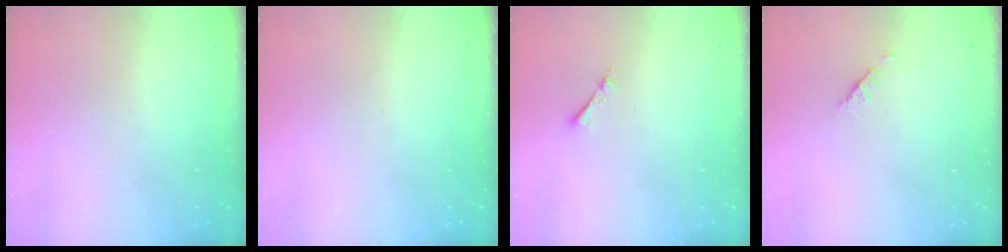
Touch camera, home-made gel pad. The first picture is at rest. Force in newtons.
{"total": 0.0}
{"total": 1.0, "press": 1.0, "slide": 0.2}
{"total": 1.9, "press": 1.8, "slide": 0.5}